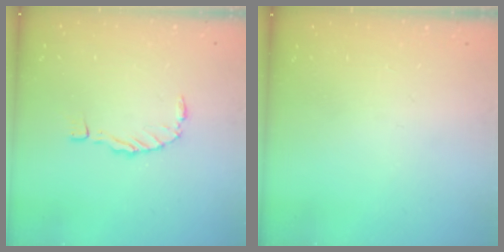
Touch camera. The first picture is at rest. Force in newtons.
{"total": 1.6, "press": 1.5, "slide": 0.5}